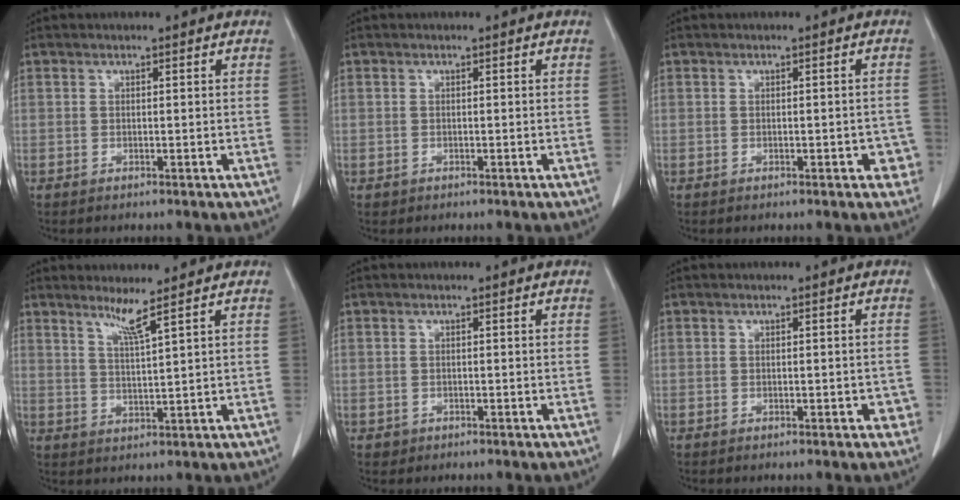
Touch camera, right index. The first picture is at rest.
{"total": 0.6, "force": [-0.2, 0.6, 0.0], "torque": [-0.002, 0.005, -0.005]}
{"total": 3.0, "force": [-1.2, 1.3, 2.4], "torque": [-0.015, 0.009, -0.010]}
{"total": 3.4, "force": [2.4, -1.3, 2.0], "torque": [-0.038, -0.016, 0.050]}
{"total": 1.1, "force": [-0.5, 1.0, 0.0], "torque": [-0.003, 0.004, -0.006]}
{"total": 2.1, "force": [-0.8, 1.0, 1.6], "torque": [-0.009, 0.007, -0.007]}